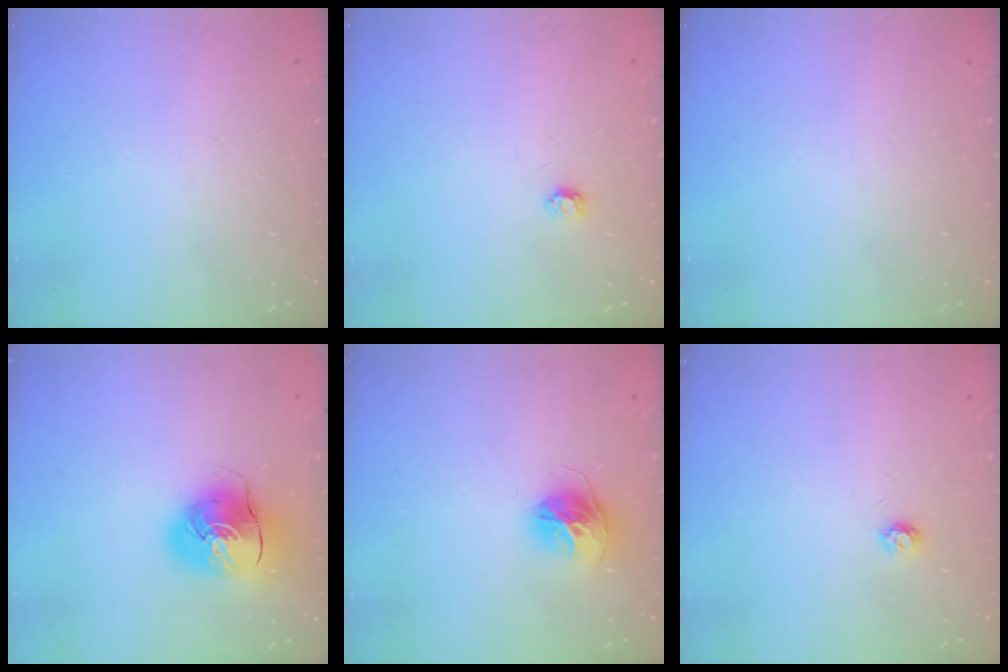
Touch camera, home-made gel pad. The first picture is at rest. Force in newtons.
{"total": 3.1, "press": 3.1, "slide": 0.5}
{"total": 0.0}
{"total": 11.4, "press": 11.3, "slide": 1.8}
{"total": 12.0, "press": 12.0, "slide": 1.2}
{"total": 3.9, "press": 3.9, "slide": 0.5}